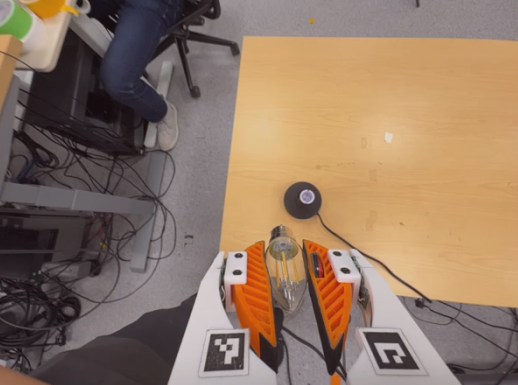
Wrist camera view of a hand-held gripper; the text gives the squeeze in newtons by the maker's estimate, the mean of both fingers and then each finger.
{"total": 15.3, "left": 15.7, "right": 14.9}